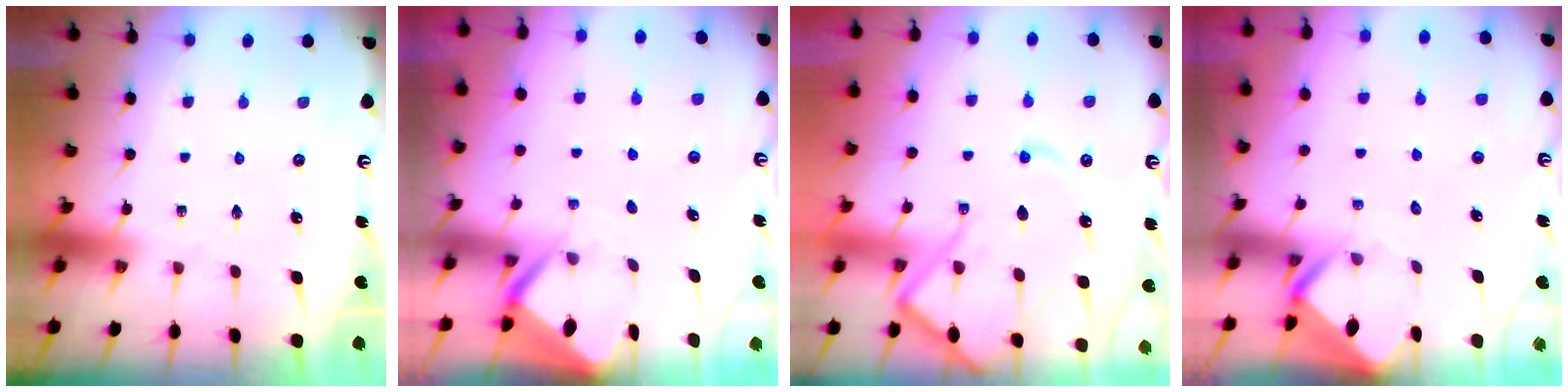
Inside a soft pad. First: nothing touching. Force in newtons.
{"total": 3.3, "press": 3.3, "slide": 0.3}
{"total": 12.9, "press": 12.8, "slide": 1.3}
{"total": 3.0, "press": 3.0, "slide": 0.3}